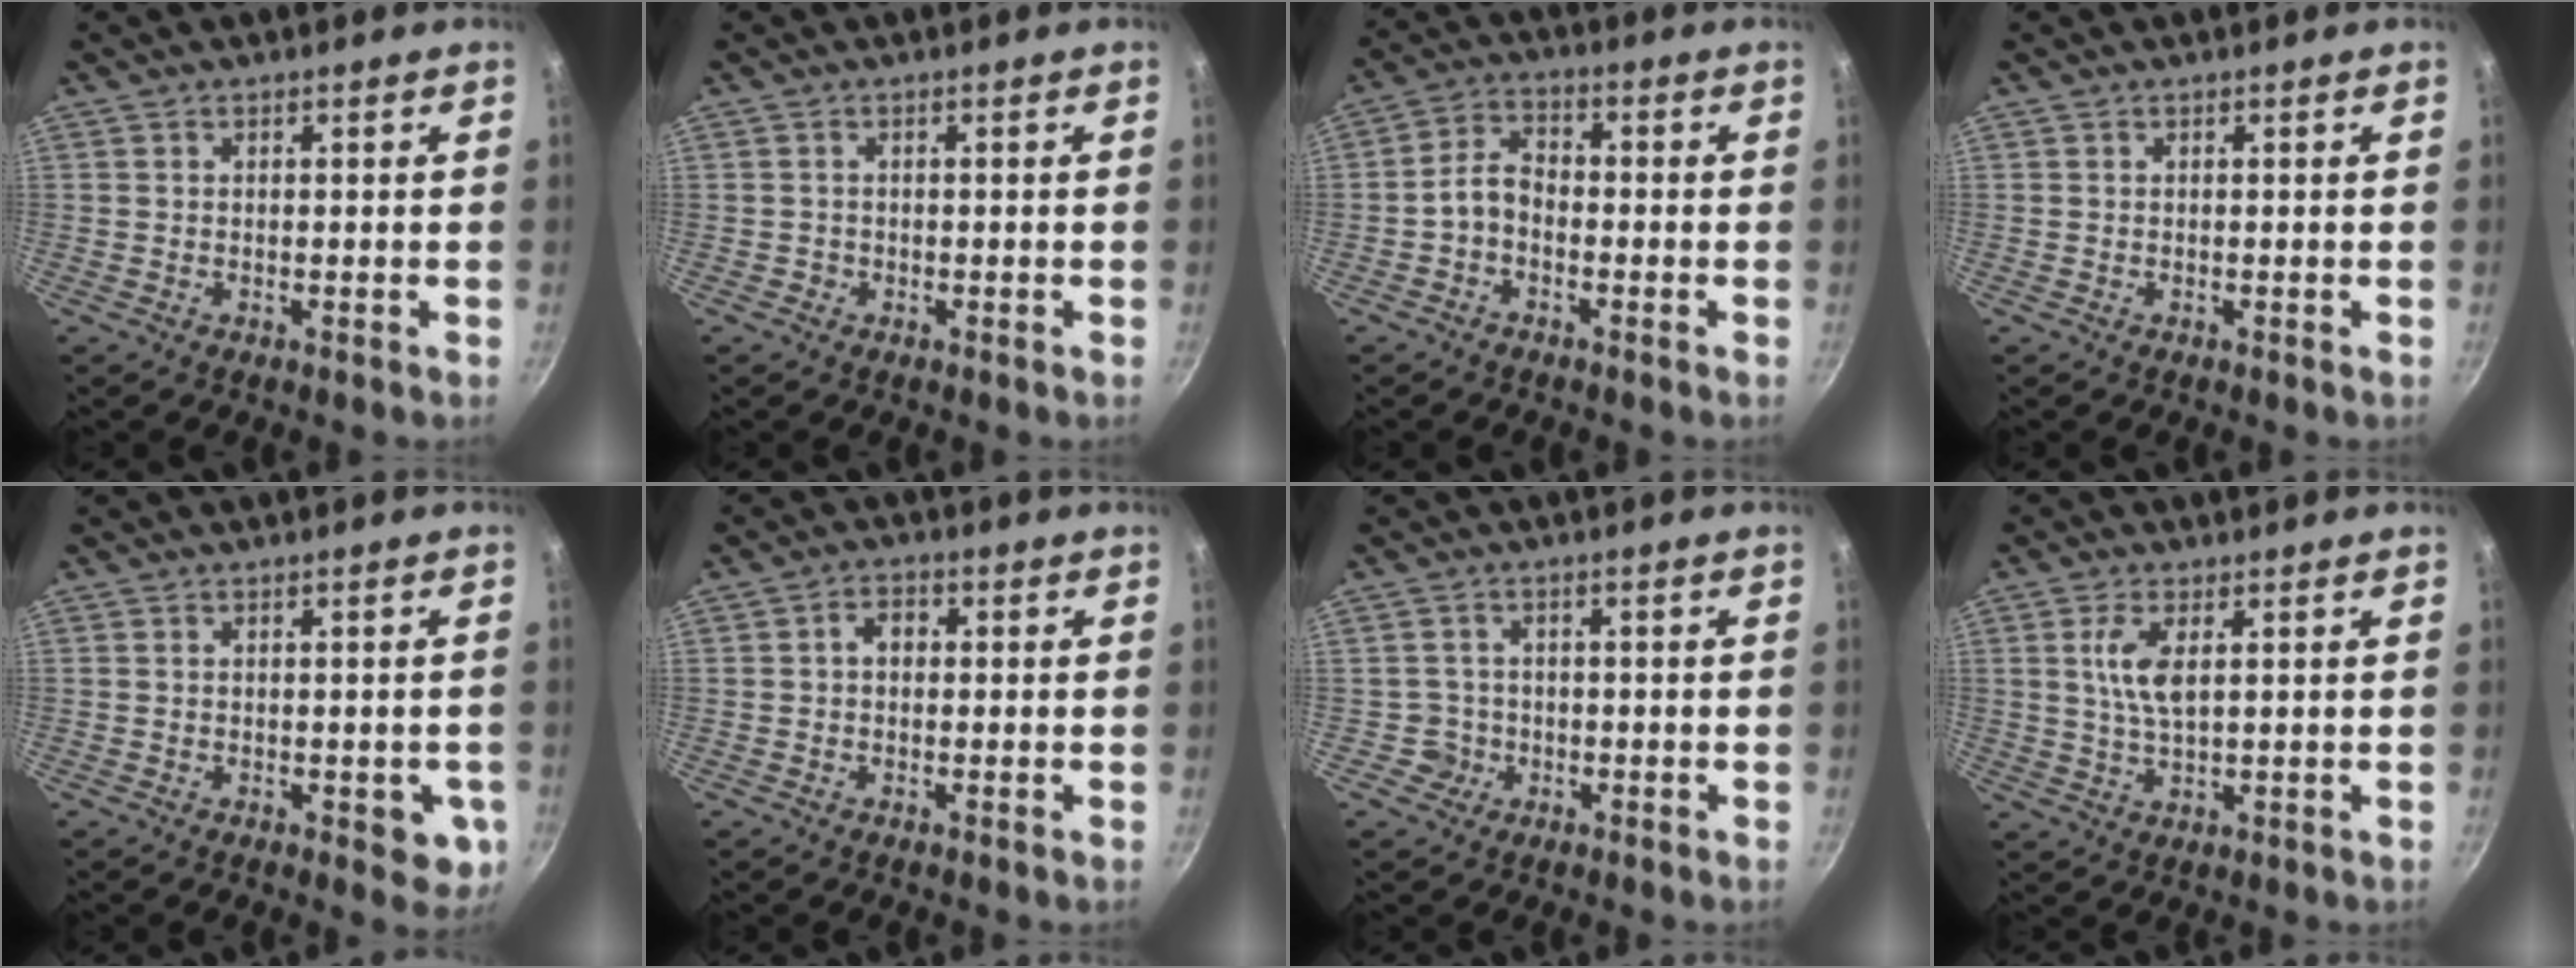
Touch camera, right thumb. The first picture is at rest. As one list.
[{"total": 0.8, "force": [-0.4, 0.7, 0.0], "torque": [0.001, 0.004, -0.006]}, {"total": 5.0, "force": [-1.8, 3.3, 3.3], "torque": [-0.054, 0.031, -0.043]}, {"total": 0.0}, {"total": 5.4, "force": [-1.3, 2.7, 4.5], "torque": [-0.034, 0.000, -0.015]}, {"total": 3.1, "force": [0.1, 2.3, 2.0], "torque": [-0.019, 0.010, -0.003]}, {"total": 3.0, "force": [-0.8, 2.9, 0.1], "torque": [0.021, 0.014, -0.012]}, {"total": 5.9, "force": [1.6, 2.3, 5.2], "torque": [-0.104, -0.004, 0.032]}]